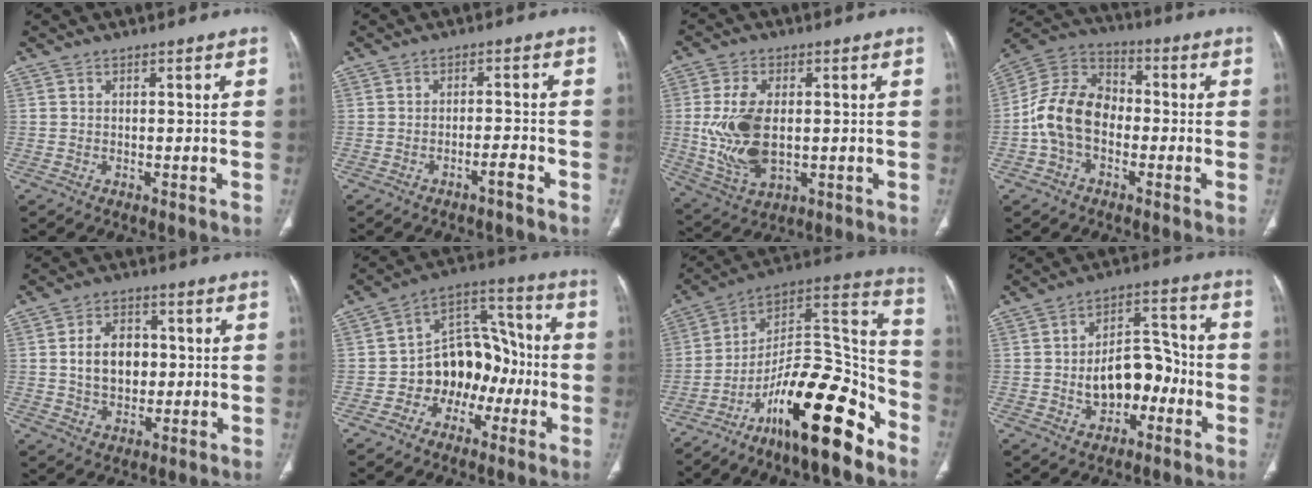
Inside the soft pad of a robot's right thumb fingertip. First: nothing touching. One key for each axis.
{"total": 2.6, "fx": -1.9, "fy": 0.2, "fz": 1.7, "tx": -0.037, "ty": 0.018, "tz": -0.030}
{"total": 12.8, "fx": -0.1, "fy": 7.2, "fz": 10.5, "tx": -0.215, "ty": -0.009, "tz": 0.013}
{"total": 12.7, "fx": -2.5, "fy": 9.1, "fz": 8.5, "tx": -0.151, "ty": 0.040, "tz": -0.057}
{"total": 9.2, "fx": 0.6, "fy": 6.7, "fz": 6.3, "tx": -0.076, "ty": 0.007, "tz": 0.012}
{"total": 13.9, "fx": -3.8, "fy": 10.3, "fz": 8.5, "tx": -0.079, "ty": 0.058, "tz": -0.069}
{"total": 22.7, "fx": -14.8, "fy": 6.7, "fz": 15.9, "tx": -0.237, "ty": 0.113, "tz": -0.242}
{"total": 11.5, "fx": -2.7, "fy": 7.5, "fz": 8.2, "tx": -0.090, "ty": 0.049, "tz": -0.042}